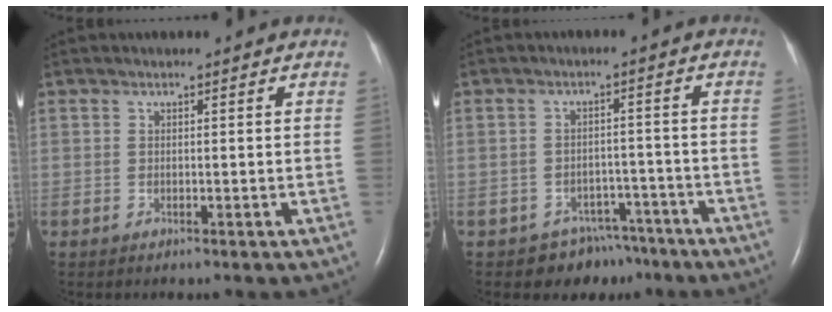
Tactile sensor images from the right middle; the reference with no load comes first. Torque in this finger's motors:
{"motor_torque": [0.34, -0.30, 0.02, 0.01]}